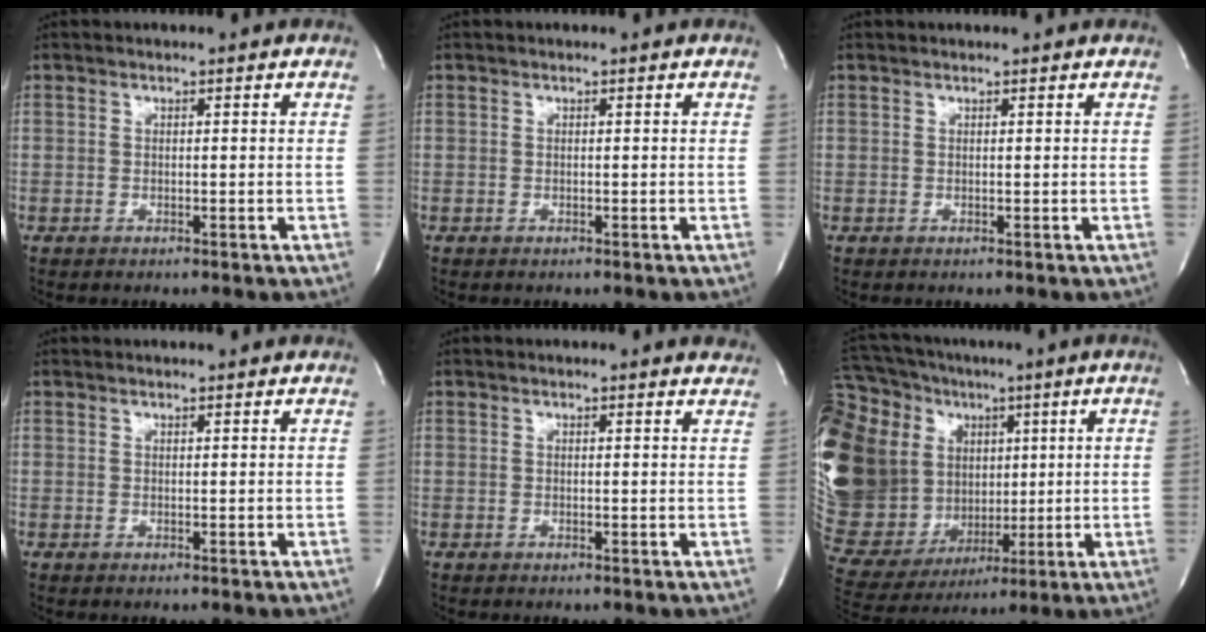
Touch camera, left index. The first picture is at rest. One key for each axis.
{"total": 0.0}
{"total": 1.0, "fx": 0.9, "fy": 0.0, "fz": 0.2, "tx": -0.007, "ty": 0.009, "tz": 0.015}
{"total": 2.9, "fx": 2.8, "fy": 0.1, "fz": 0.6, "tx": -0.010, "ty": 0.017, "tz": 0.035}
{"total": 4.3, "fx": 4.2, "fy": 0.3, "fz": 0.7, "tx": -0.007, "ty": -0.004, "tz": 0.028}
{"total": 35.1, "fx": 8.0, "fy": 25.3, "fz": 23.0, "tx": -0.595, "ty": 0.099, "tz": 0.168}